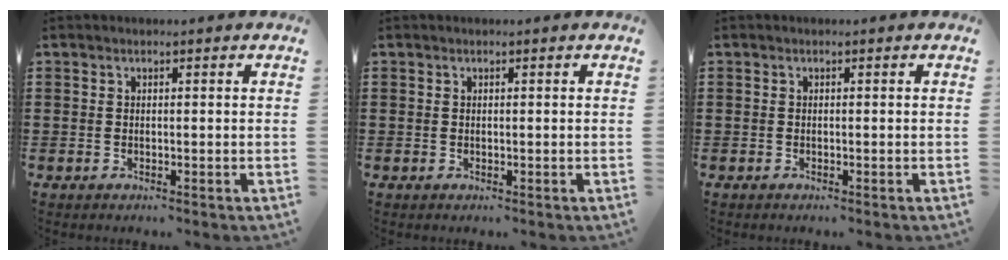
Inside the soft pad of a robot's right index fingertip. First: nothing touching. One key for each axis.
{"total": 0.0}
{"total": 0.0}